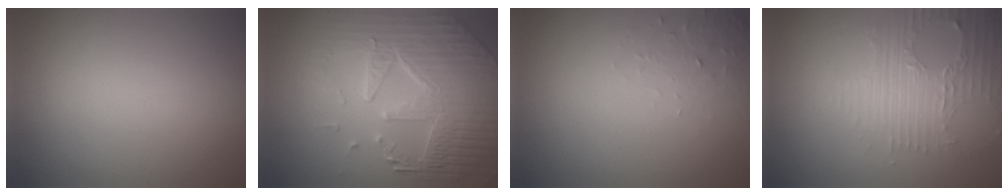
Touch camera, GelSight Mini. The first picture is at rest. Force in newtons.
{"total": 8.1, "press": 6.0, "slide": 5.4}
{"total": 1.6, "press": 1.6, "slide": 0.4}
{"total": 4.7, "press": 3.2, "slide": 3.4}